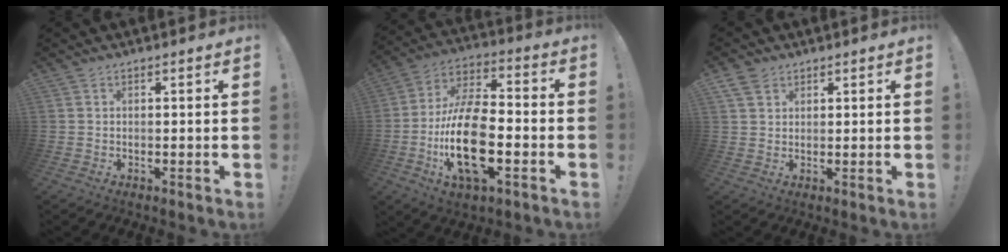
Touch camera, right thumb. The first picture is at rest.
{"total": 20.8, "force": [-5.4, 10.1, 17.4], "torque": [-0.333, 0.016, -0.087]}
{"total": 4.2, "force": [2.7, 2.8, 1.6], "torque": [-0.025, -0.011, 0.051]}